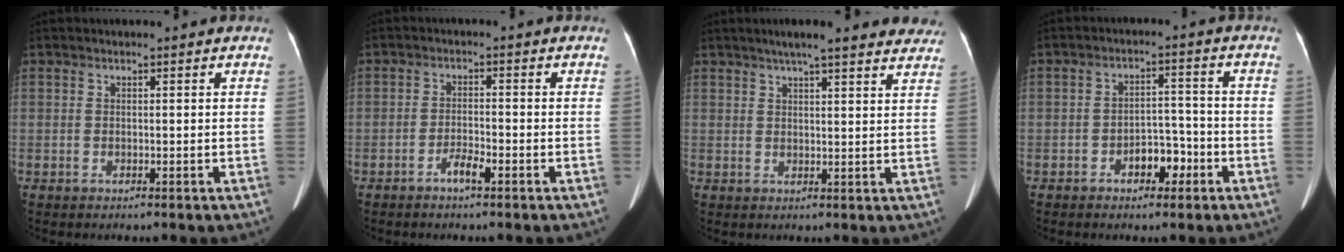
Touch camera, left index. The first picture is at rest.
{"total": 2.5, "force": [-1.8, 0.3, 1.7], "torque": [-0.034, 0.001, -0.033]}
{"total": 15.7, "force": [13.5, 2.4, 7.6], "torque": [-0.095, 0.027, 0.159]}
{"total": 4.8, "force": [-2.7, 2.6, 3.1], "torque": [-0.045, 0.018, -0.041]}